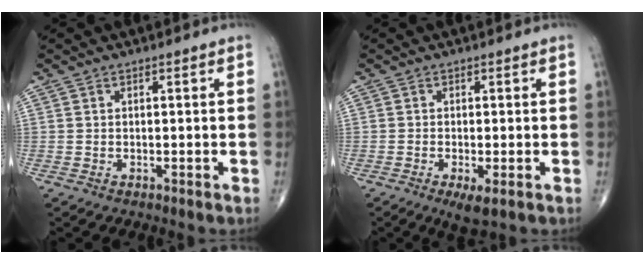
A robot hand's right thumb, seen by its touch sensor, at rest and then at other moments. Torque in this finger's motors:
{"motor_torque": [0.57, 0.37, 0.02, -0.18, 0.09]}